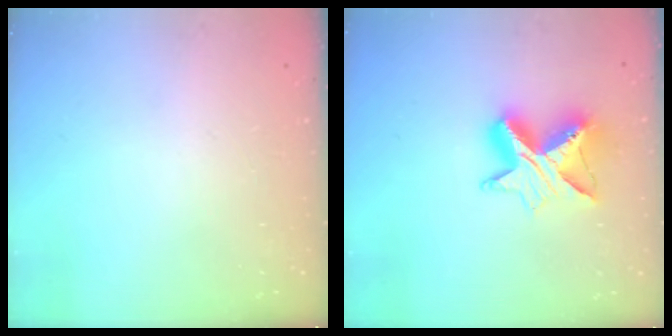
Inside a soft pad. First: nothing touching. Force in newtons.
{"total": 11.6, "press": 11.6, "slide": 0.8}